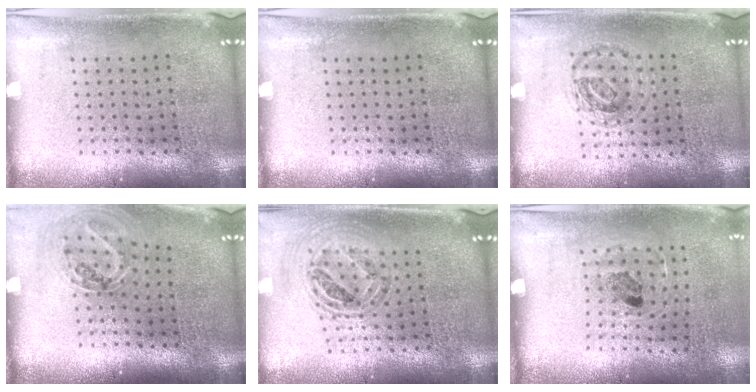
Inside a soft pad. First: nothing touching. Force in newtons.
{"total": 0.0}
{"total": 0.9, "press": 0.9, "slide": 0.3}
{"total": 1.1, "press": 1.1, "slide": 0.3}
{"total": 0.9, "press": 0.9, "slide": 0.0}
{"total": 1.1, "press": 0.8, "slide": 0.7}